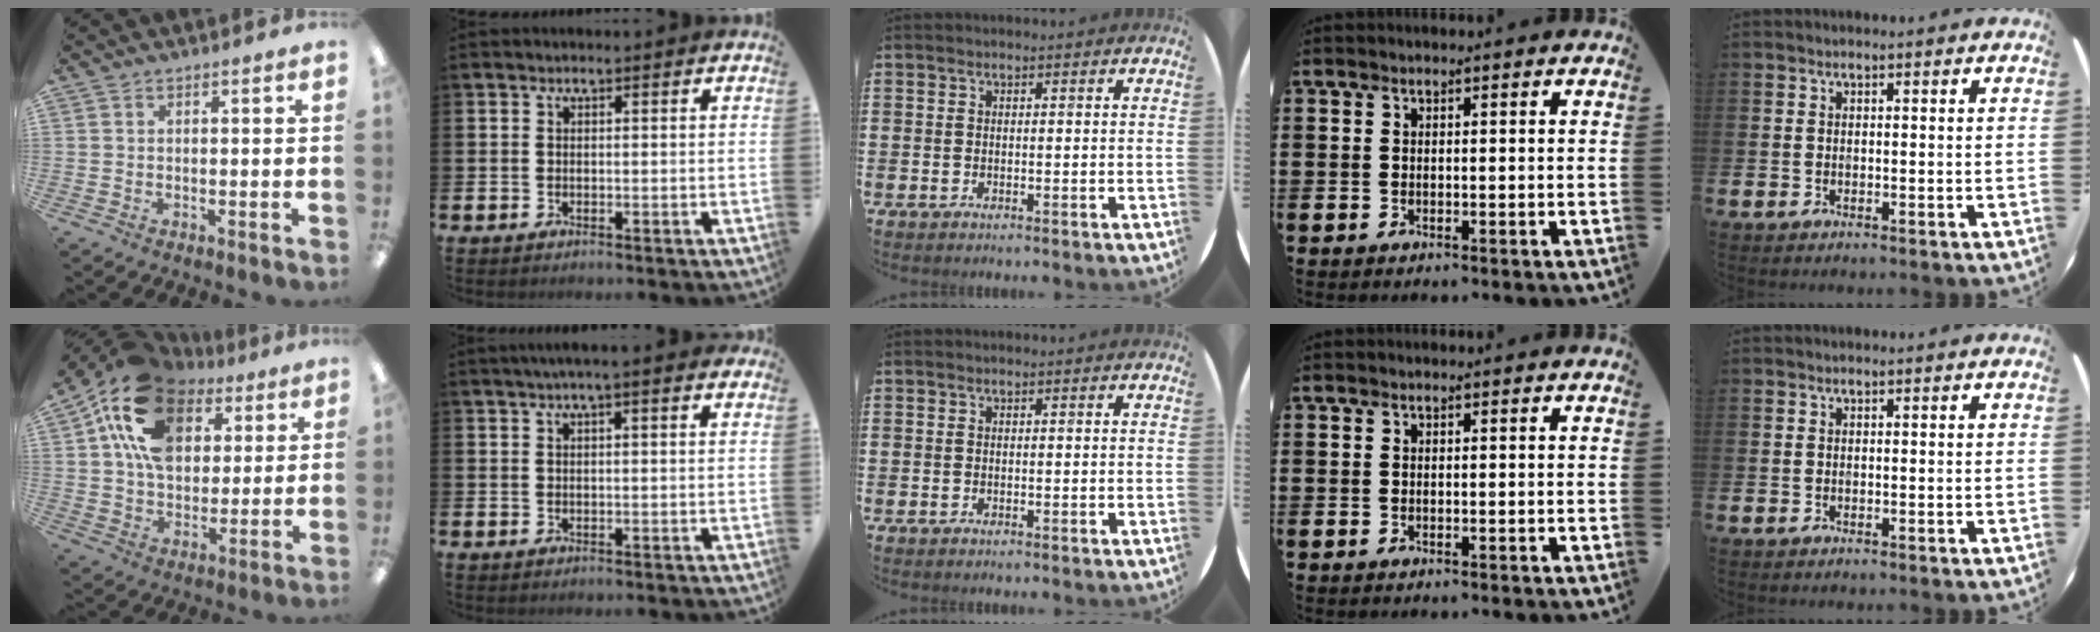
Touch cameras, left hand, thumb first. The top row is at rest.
{"thumb": {"total": 18.6, "force": [8.5, 13.0, 10.2], "torque": [-0.179, -0.021, 0.158]}, "index": {"total": 2.2, "force": [1.5, 0.0, 1.5], "torque": [-0.031, 0.005, 0.027]}}